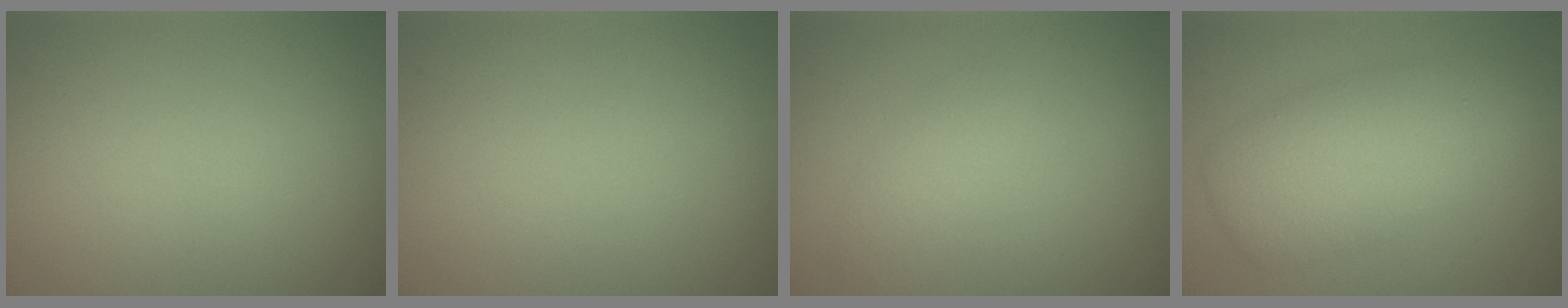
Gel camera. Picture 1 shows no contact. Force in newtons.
{"total": 0.0}
{"total": 1.6, "press": 1.6, "slide": 0.1}
{"total": 6.1, "press": 6.1, "slide": 0.2}